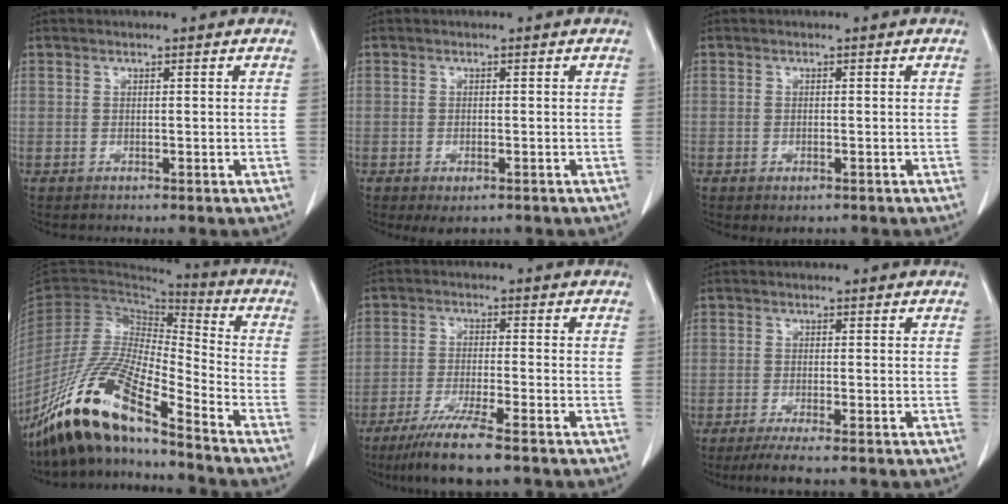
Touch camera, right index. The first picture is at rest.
{"total": 2.5, "force": [-1.3, 1.1, 1.8], "torque": [-0.025, -0.004, -0.009]}
{"total": 1.3, "force": [-0.6, 0.6, 0.9], "torque": [-0.012, -0.002, 0.000]}
{"total": 17.8, "force": [-13.4, 2.4, 11.5], "torque": [-0.234, -0.026, -0.253]}
{"total": 8.8, "force": [-6.5, 0.1, 5.9], "torque": [-0.103, -0.024, -0.110]}
{"total": 4.2, "force": [-3.2, 0.0, 2.7], "torque": [-0.044, -0.010, -0.055]}